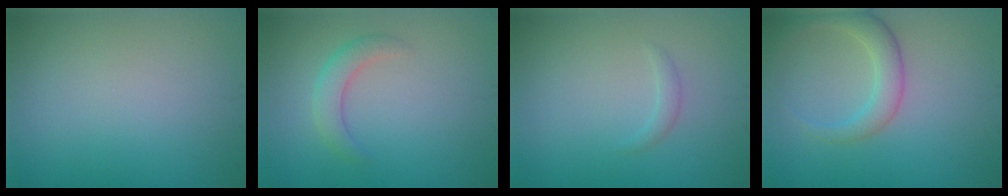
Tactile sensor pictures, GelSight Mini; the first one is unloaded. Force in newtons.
{"total": 2.4, "press": 2.4, "slide": 0.2}
{"total": 0.8, "press": 0.8, "slide": 0.1}
{"total": 3.3, "press": 3.3, "slide": 0.1}